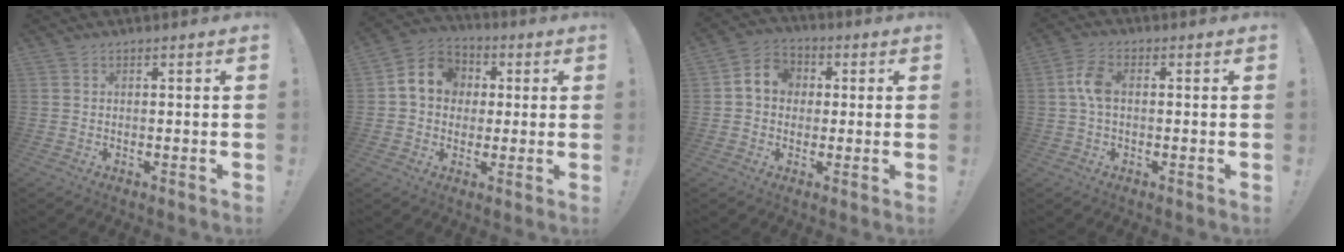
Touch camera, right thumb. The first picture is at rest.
{"total": 10.4, "force": [2.0, 9.1, 4.6], "torque": [-0.068, 0.008, 0.045]}
{"total": 7.4, "force": [0.9, 6.5, 3.2], "torque": [-0.052, 0.015, 0.022]}
{"total": 6.2, "force": [0.2, 3.4, 5.2], "torque": [-0.101, 0.010, 0.004]}